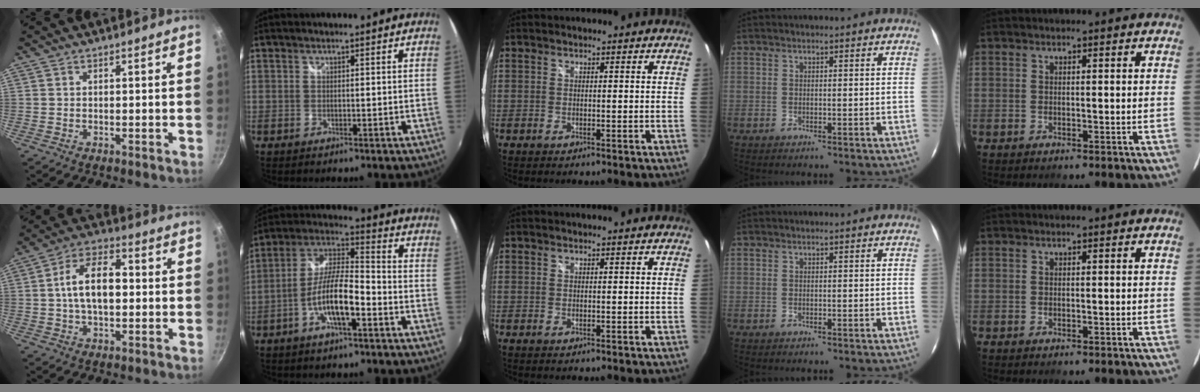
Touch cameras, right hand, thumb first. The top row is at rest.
{"thumb": {"total": 11.6, "force": [0.4, 6.6, 9.5], "torque": [-0.141, 0.032, -0.003]}, "index": {"total": 10.9, "force": [-4.8, 2.7, 9.5], "torque": [-0.196, 0.003, -0.088]}}